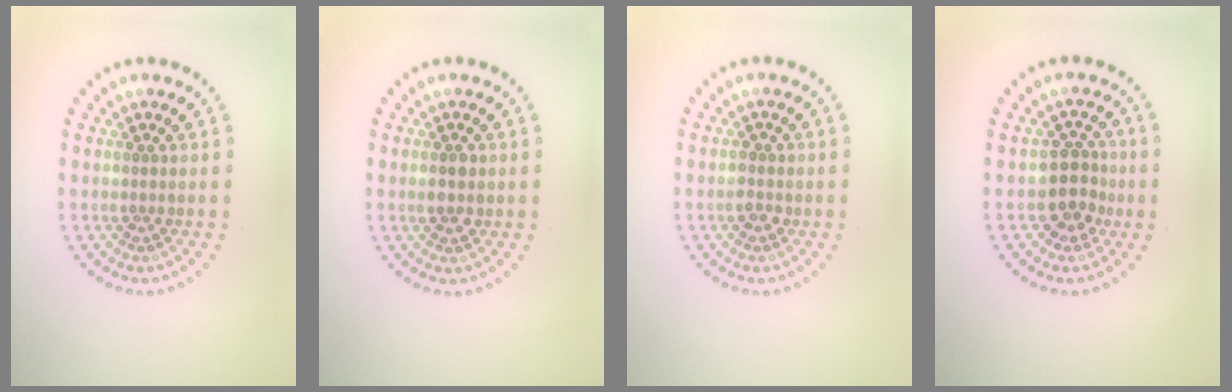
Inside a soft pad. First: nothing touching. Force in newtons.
{"total": 1.5, "press": 1.5, "slide": 0.1}
{"total": 1.4, "press": 1.4, "slide": 0.2}
{"total": 2.8, "press": 2.5, "slide": 1.3}